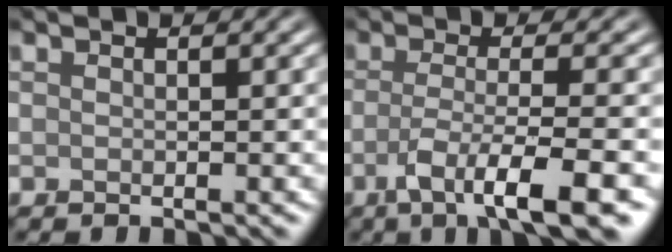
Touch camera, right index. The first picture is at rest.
{"total": 6.8, "force": [-2.7, 1.4, 6.1], "torque": [-0.100, -0.010, -0.052]}